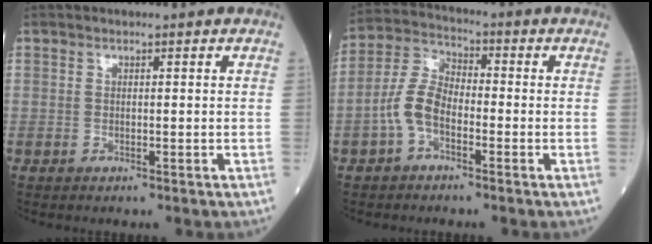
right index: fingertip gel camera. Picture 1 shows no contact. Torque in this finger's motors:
{"motor_torque": [0.52, -0.48, 0.32, 0.12]}